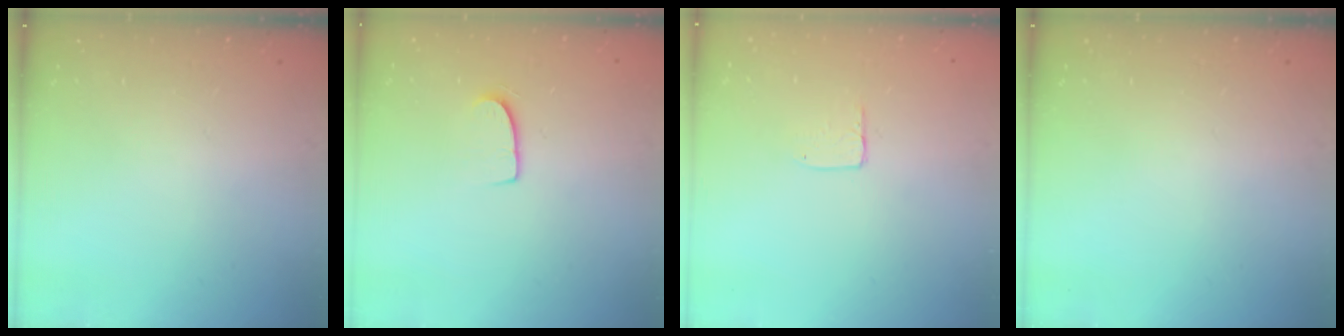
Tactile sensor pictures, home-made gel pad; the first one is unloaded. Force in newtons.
{"total": 7.1, "press": 7.1, "slide": 0.5}
{"total": 3.8, "press": 3.8, "slide": 0.3}
{"total": 0.0}